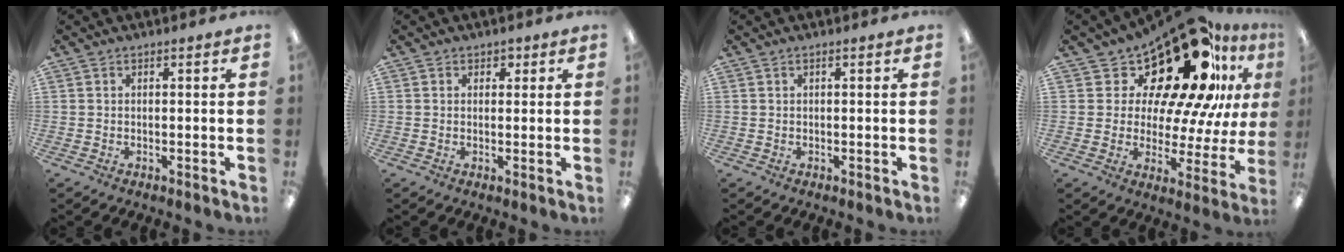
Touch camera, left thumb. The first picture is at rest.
{"total": 1.2, "force": [0.6, 1.0, -0.2], "torque": [0.012, 0.000, 0.007]}
{"total": 0.0}
{"total": 23.6, "force": [15.1, 9.9, 15.2], "torque": [-0.241, -0.108, 0.255]}